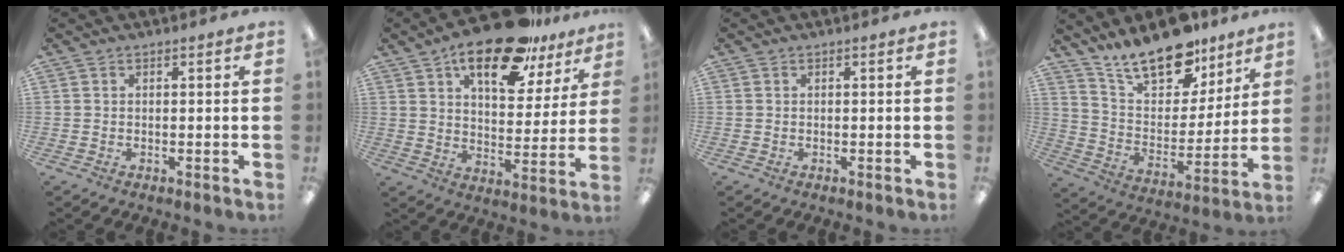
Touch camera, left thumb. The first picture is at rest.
{"total": 18.7, "force": [12.9, 7.6, 11.2], "torque": [-0.171, -0.066, 0.214]}
{"total": 0.0}
{"total": 17.9, "force": [14.1, 7.9, 7.9], "torque": [-0.139, -0.092, 0.249]}